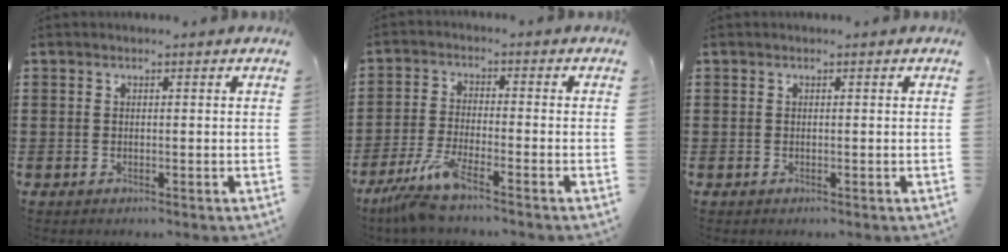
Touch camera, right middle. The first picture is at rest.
{"total": 6.3, "force": [-4.9, 0.2, 3.9], "torque": [-0.097, -0.021, -0.096]}
{"total": 0.0}